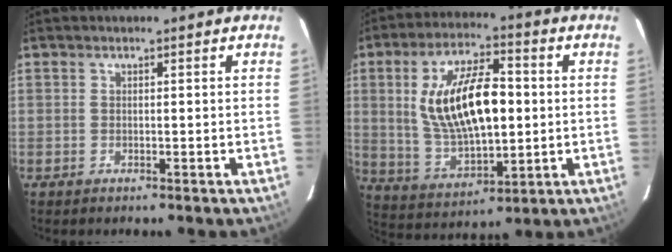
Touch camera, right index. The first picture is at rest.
{"total": 17.3, "force": [2.4, 7.7, 15.4], "torque": [-0.290, 0.004, 0.058]}